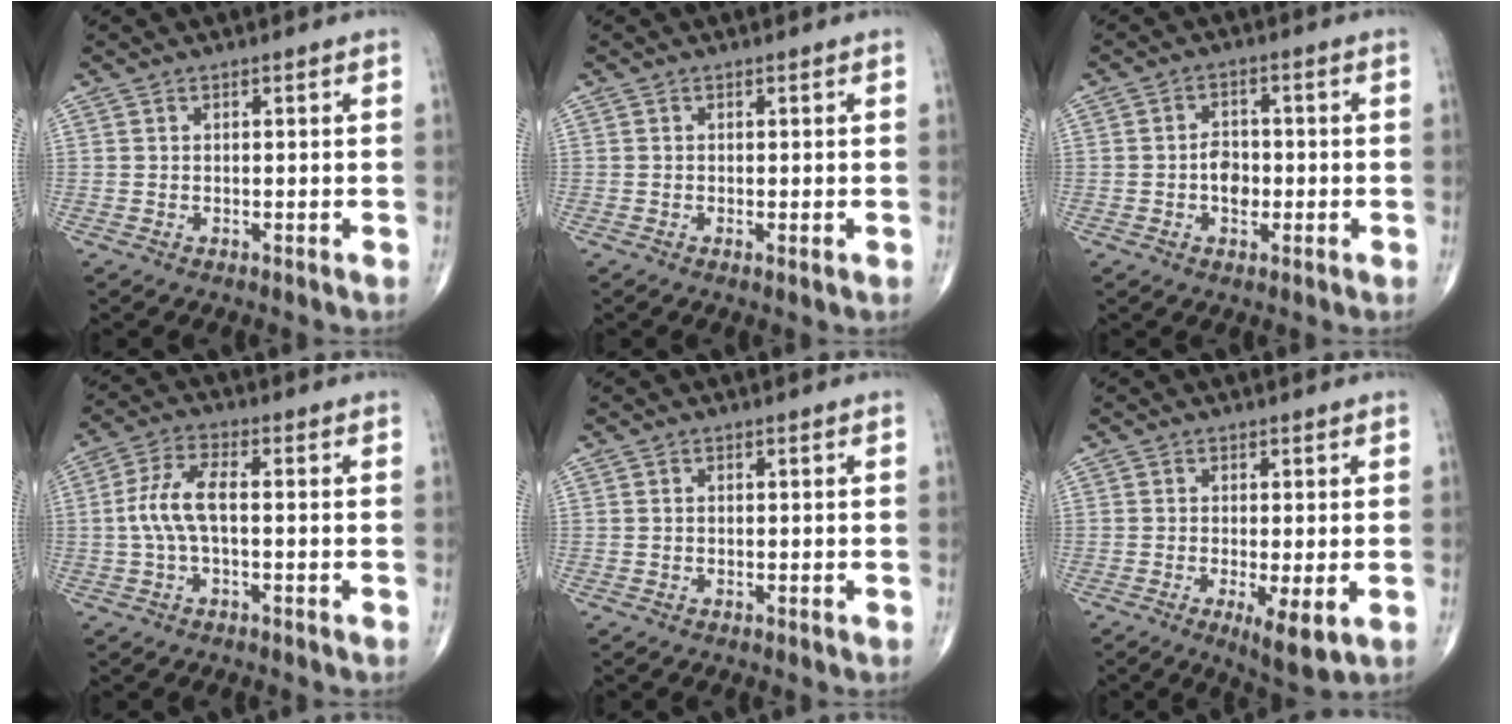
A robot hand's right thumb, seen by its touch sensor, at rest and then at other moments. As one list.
[{"total": 0.6, "force": [-0.1, 0.1, 0.6], "torque": [-0.013, -0.004, -0.004]}, {"total": 4.6, "force": [-0.8, 3.2, 3.2], "torque": [-0.037, 0.009, -0.016]}, {"total": 7.2, "force": [-0.4, 2.8, 6.7], "torque": [-0.154, 0.022, -0.013]}, {"total": 0.0}, {"total": 6.1, "force": [-1.7, 1.6, 5.6], "torque": [-0.096, -0.020, -0.026]}]